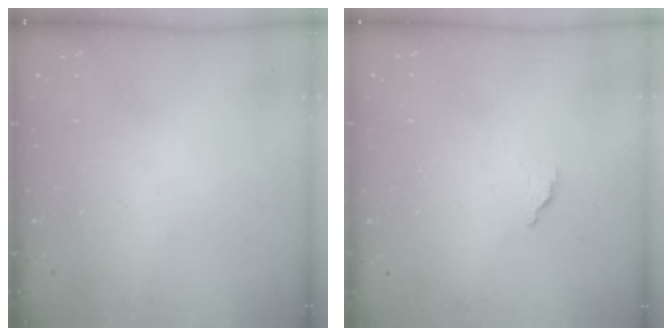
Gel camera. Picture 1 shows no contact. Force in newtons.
{"total": 2.6, "press": 2.6, "slide": 0.3}